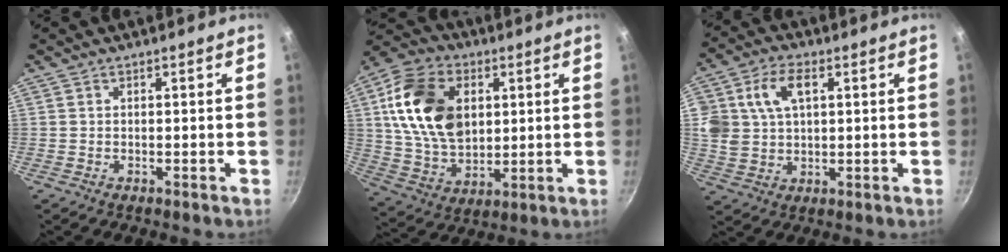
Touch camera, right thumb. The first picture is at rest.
{"total": 19.6, "force": [4.2, 13.5, 13.6], "torque": [-0.228, -0.005, 0.077]}
{"total": 12.0, "force": [3.6, 8.2, 8.0], "torque": [-0.155, 0.006, 0.066]}